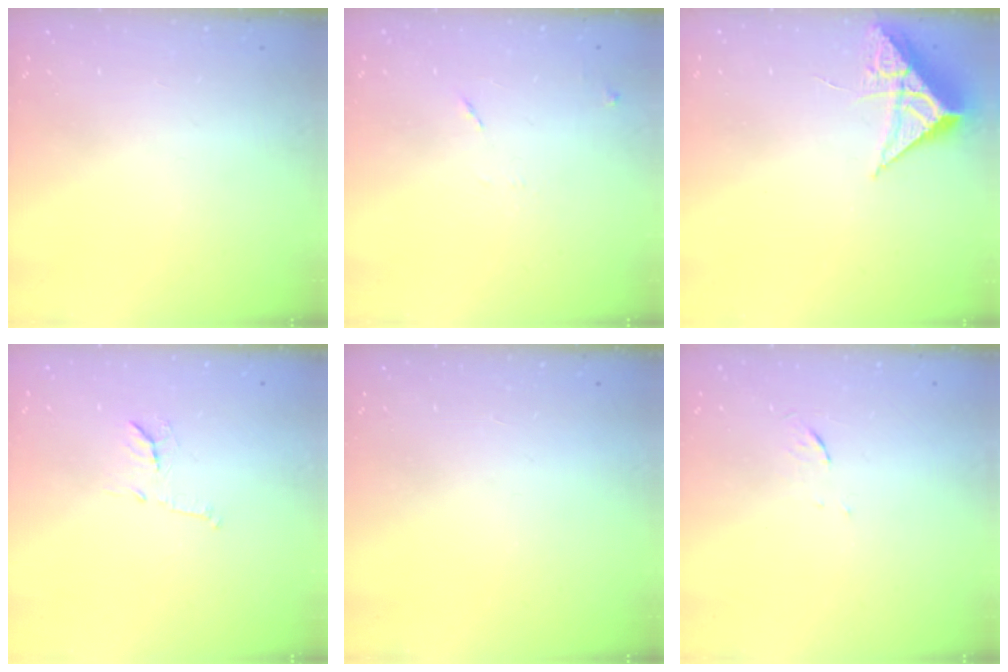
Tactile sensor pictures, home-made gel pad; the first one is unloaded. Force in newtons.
{"total": 5.7, "press": 5.7, "slide": 0.7}
{"total": 7.0, "press": 7.0, "slide": 0.3}
{"total": 9.1, "press": 9.1, "slide": 0.5}
{"total": 1.5, "press": 1.5, "slide": 0.1}
{"total": 3.1, "press": 2.8, "slide": 1.2}